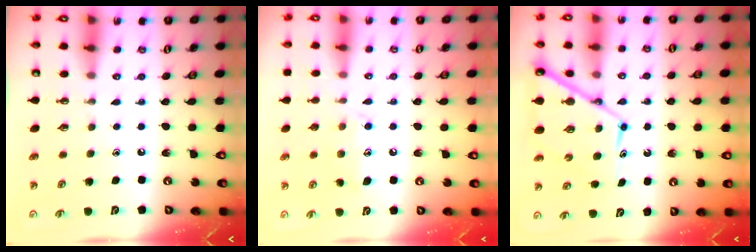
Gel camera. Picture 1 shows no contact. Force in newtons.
{"total": 10.3, "press": 10.3, "slide": 0.7}
{"total": 11.5, "press": 11.5, "slide": 1.1}